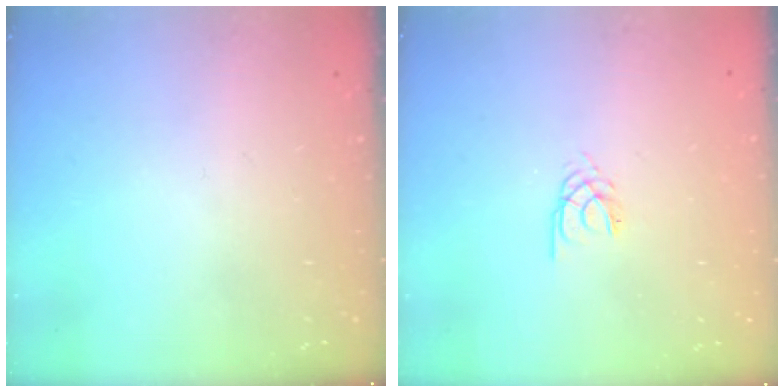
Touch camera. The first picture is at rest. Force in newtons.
{"total": 2.1, "press": 2.0, "slide": 0.4}